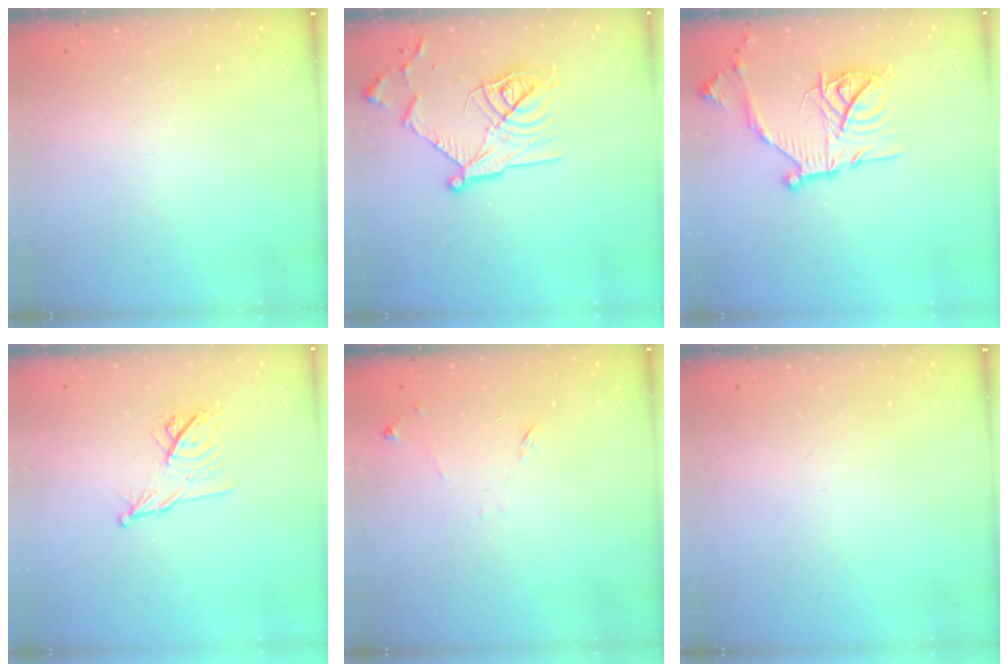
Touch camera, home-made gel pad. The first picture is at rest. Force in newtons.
{"total": 18.1, "press": 18.1, "slide": 1.0}
{"total": 19.5, "press": 19.4, "slide": 1.7}
{"total": 10.0, "press": 9.9, "slide": 0.9}
{"total": 6.7, "press": 6.7, "slide": 0.6}
{"total": 0.0}